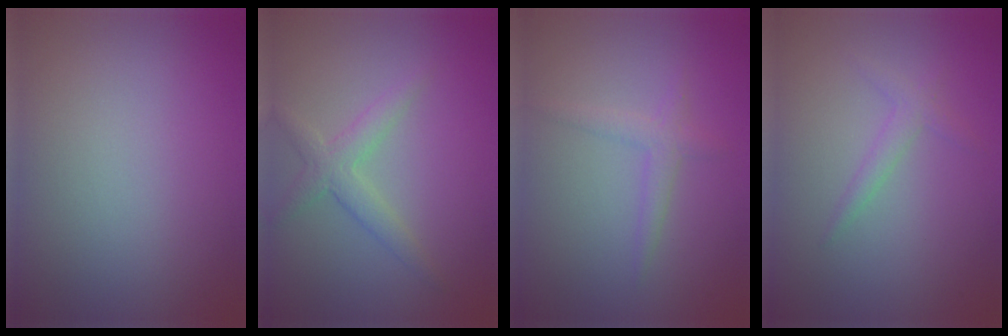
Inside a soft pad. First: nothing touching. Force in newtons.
{"total": 2.5, "press": 2.5, "slide": 0.0}
{"total": 1.6, "press": 1.6, "slide": 0.1}
{"total": 1.3, "press": 1.3, "slide": 0.1}